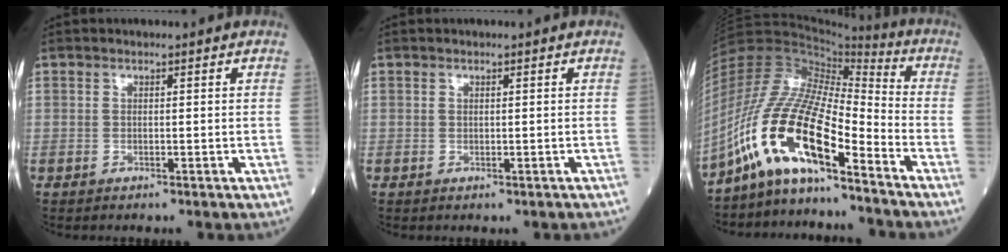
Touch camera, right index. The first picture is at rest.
{"total": 0.0}
{"total": 15.5, "force": [-9.8, 3.1, 11.6], "torque": [-0.237, 0.015, -0.181]}